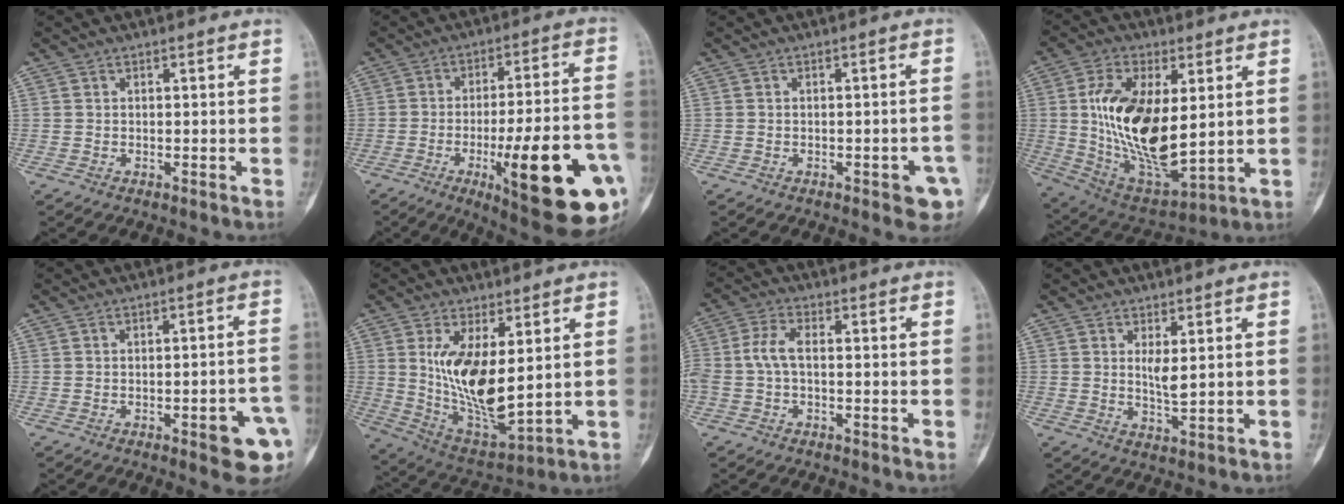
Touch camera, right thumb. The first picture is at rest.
{"total": 24.1, "force": [-7.8, 5.7, 22.1], "torque": [-0.273, 0.010, -0.099]}
{"total": 5.3, "force": [-2.1, 1.8, 4.5], "torque": [-0.041, 0.008, -0.021]}
{"total": 21.1, "force": [2.8, 10.2, 18.3], "torque": [-0.326, -0.025, 0.063]}
{"total": 9.5, "force": [-3.7, 2.5, 8.4], "torque": [-0.085, 0.019, -0.039]}
{"total": 15.3, "force": [3.1, 6.4, 13.6], "torque": [-0.237, -0.031, 0.079]}
{"total": 5.4, "force": [-0.6, 2.7, 4.6], "torque": [-0.114, 0.020, -0.015]}
{"total": 3.4, "force": [1.1, 0.8, 3.1], "torque": [-0.057, -0.016, 0.024]}